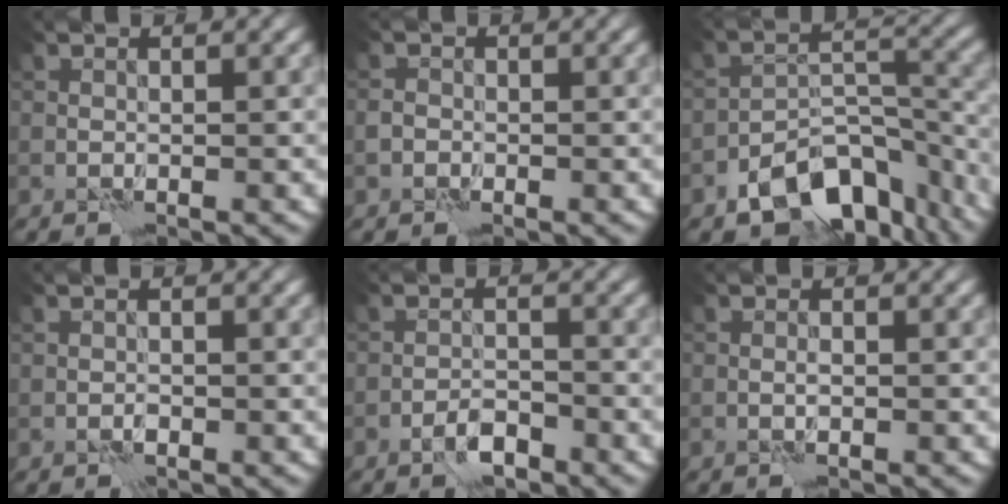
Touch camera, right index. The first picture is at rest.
{"total": 1.1, "force": [-0.7, 0.8, 0.3], "torque": [-0.004, 0.004, -0.018]}
{"total": 8.9, "force": [-6.1, 4.6, 4.6], "torque": [-0.056, -0.011, -0.106]}
{"total": 0.5, "force": [-0.3, 0.2, 0.3], "torque": [-0.004, 0.002, -0.007]}
{"total": 2.3, "force": [-1.7, 0.7, 1.3], "torque": [-0.020, 0.007, -0.035]}
{"total": 0.6, "force": [-0.2, 0.1, 0.6], "torque": [-0.012, 0.003, -0.006]}